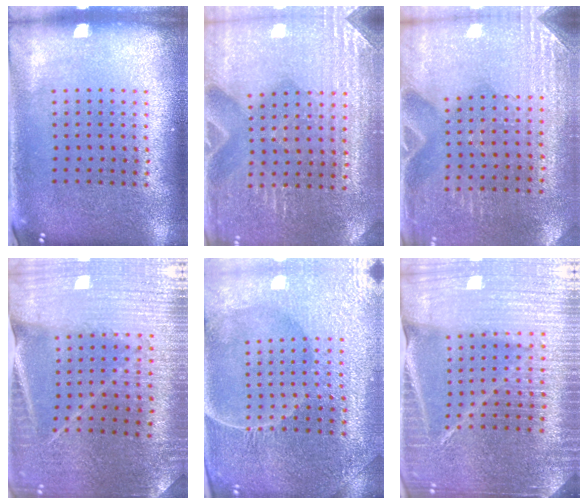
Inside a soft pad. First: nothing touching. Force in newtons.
{"total": 3.0, "press": 3.0, "slide": 0.2}
{"total": 2.9, "press": 2.6, "slide": 1.1}
{"total": 3.0, "press": 3.0, "slide": 0.3}
{"total": 4.3, "press": 4.2, "slide": 1.1}
{"total": 5.3, "press": 4.7, "slide": 2.4}